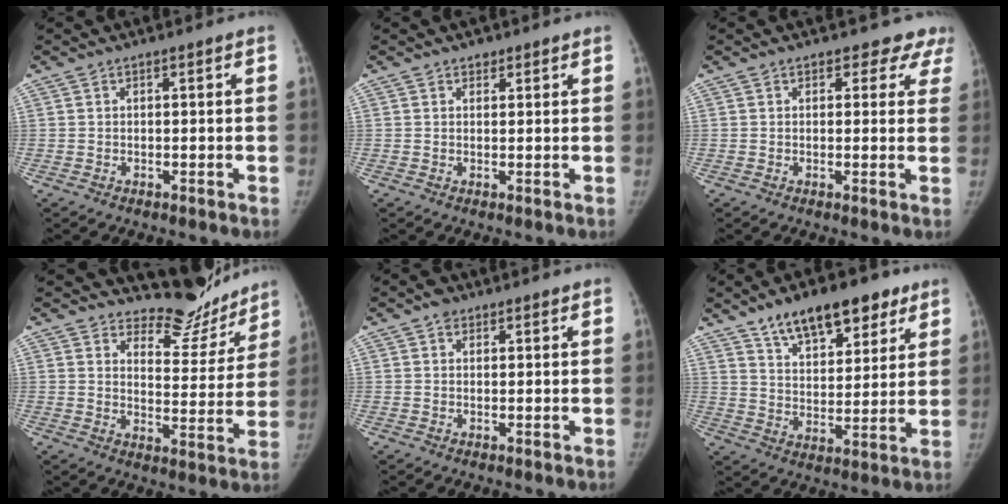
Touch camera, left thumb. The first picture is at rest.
{"total": 1.5, "force": [1.0, 1.0, 0.3], "torque": [0.010, -0.006, 0.011]}
{"total": 5.2, "force": [4.4, 2.9, 0.1], "torque": [0.049, -0.016, 0.025]}
{"total": 12.1, "force": [11.2, 4.4, 1.4], "torque": [0.030, -0.104, 0.143]}
{"total": 2.3, "force": [1.4, 1.7, 0.7], "torque": [0.004, -0.005, 0.017]}
{"total": 15.7, "force": [10.1, 7.5, 9.3], "torque": [-0.093, -0.039, 0.162]}